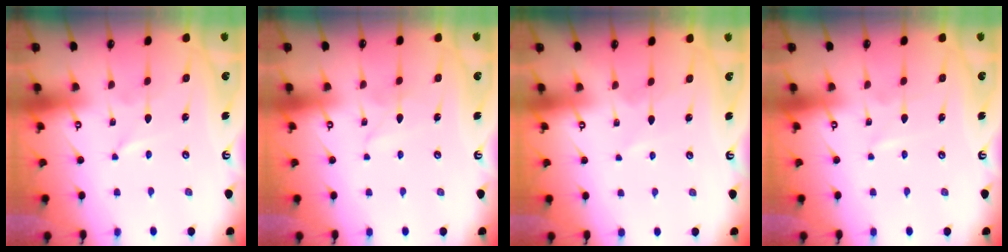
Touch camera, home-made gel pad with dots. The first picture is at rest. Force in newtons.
{"total": 2.3, "press": 2.3, "slide": 0.2}
{"total": 1.6, "press": 1.5, "slide": 0.3}
{"total": 0.8, "press": 0.8, "slide": 0.1}